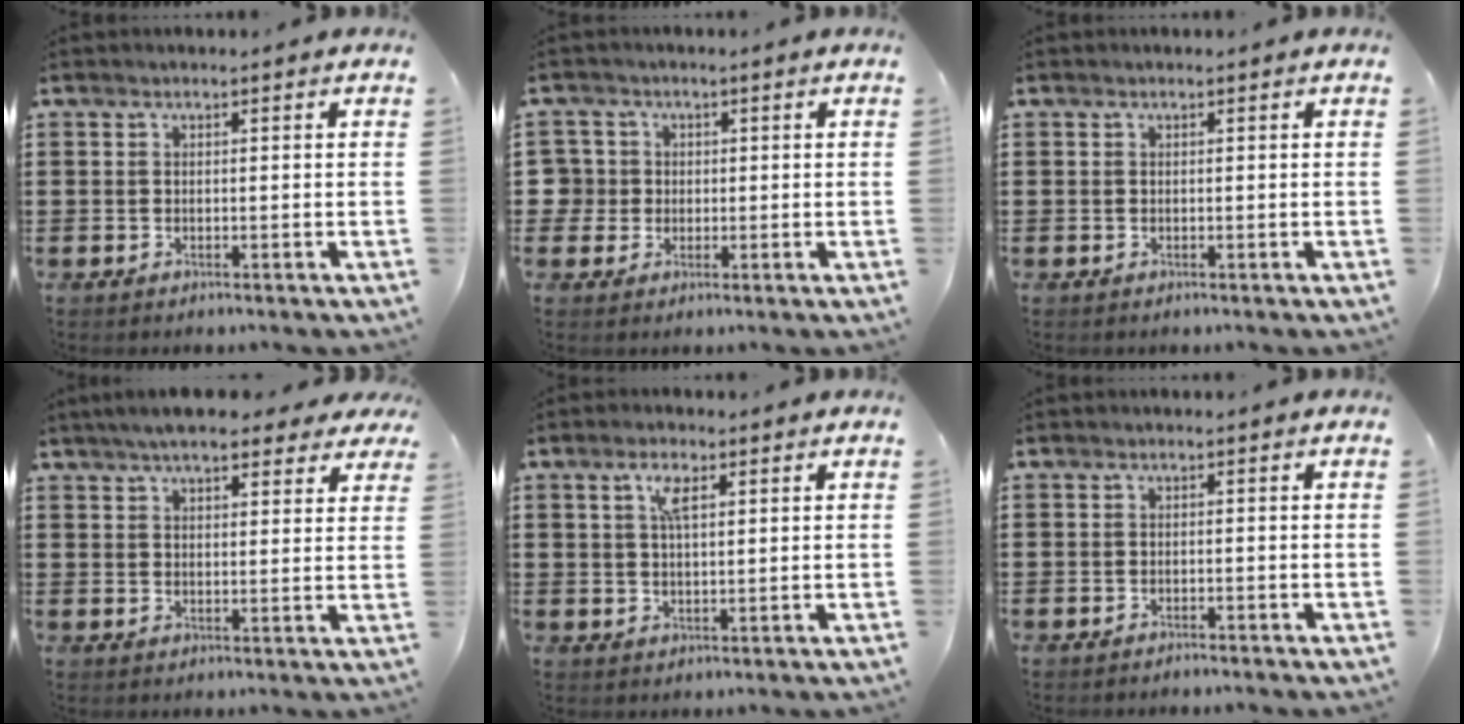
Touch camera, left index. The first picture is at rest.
{"total": 3.5, "force": [0.0, 3.5, 0.2], "torque": [-0.030, 0.007, -0.005]}
{"total": 0.0}
{"total": 6.4, "force": [5.4, 1.4, 3.2], "torque": [-0.069, -0.004, 0.096]}
{"total": 3.6, "force": [1.6, 1.4, 2.9], "torque": [-0.066, 0.008, 0.026]}
{"total": 0.8, "force": [-0.8, 0.0, 0.1], "torque": [-0.006, 0.000, -0.017]}